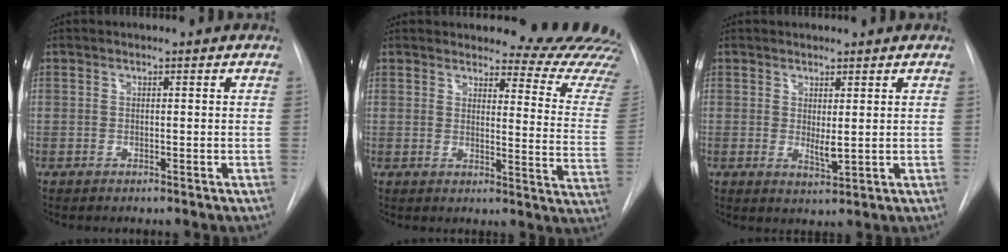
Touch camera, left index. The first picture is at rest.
{"total": 16.6, "force": [16.5, 0.5, 1.9], "torque": [-0.002, -0.153, 0.160]}
{"total": 2.5, "force": [0.8, 0.7, 2.3], "torque": [-0.041, -0.008, 0.020]}